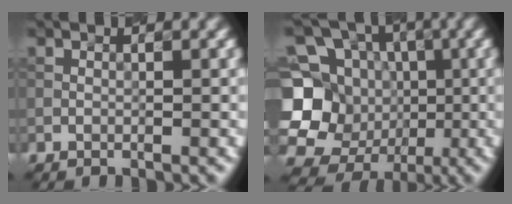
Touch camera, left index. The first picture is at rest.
{"total": 12.6, "force": [-1.4, 11.6, 4.7], "torque": [-0.131, 0.012, -0.034]}